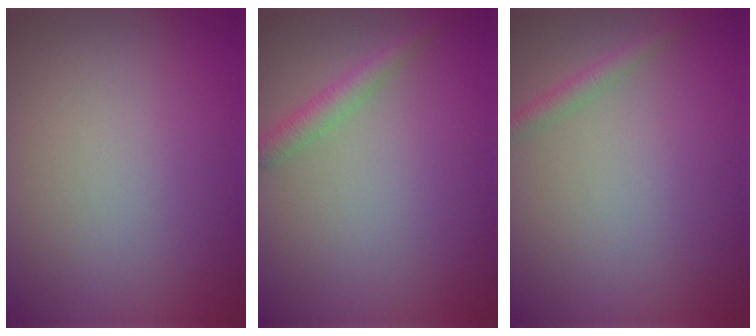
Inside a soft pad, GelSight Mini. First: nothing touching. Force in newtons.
{"total": 1.9, "press": 1.9, "slide": 0.1}
{"total": 1.5, "press": 1.5, "slide": 0.1}